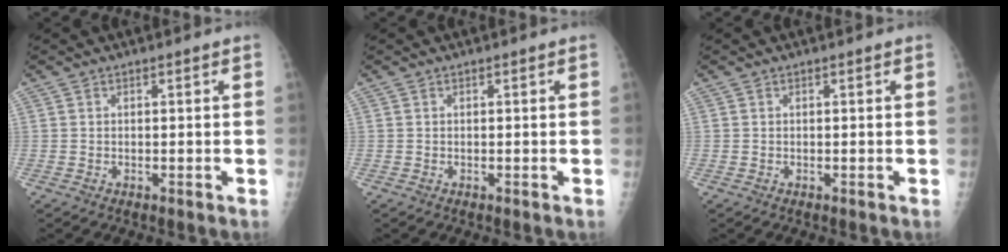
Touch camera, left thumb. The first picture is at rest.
{"total": 0.0}
{"total": 0.0}